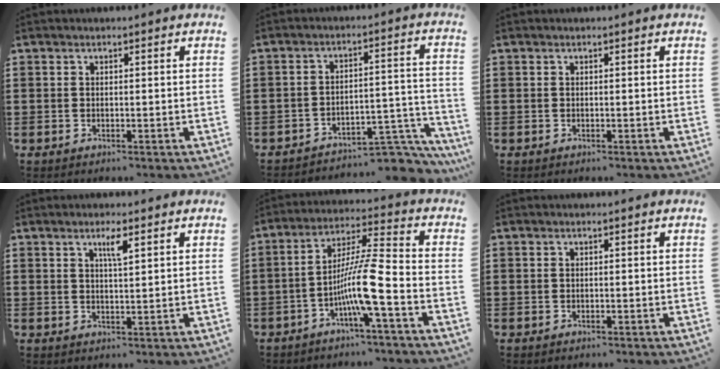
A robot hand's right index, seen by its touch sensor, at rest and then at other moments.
{"total": 5.4, "force": [-4.9, 1.1, 2.0], "torque": [-0.030, 0.007, -0.096]}
{"total": 0.0}
{"total": 2.9, "force": [1.6, 0.4, 2.3], "torque": [-0.042, 0.000, 0.024]}
{"total": 9.8, "force": [-4.2, 0.3, 8.9], "torque": [-0.178, -0.007, -0.085]}
{"total": 0.0}